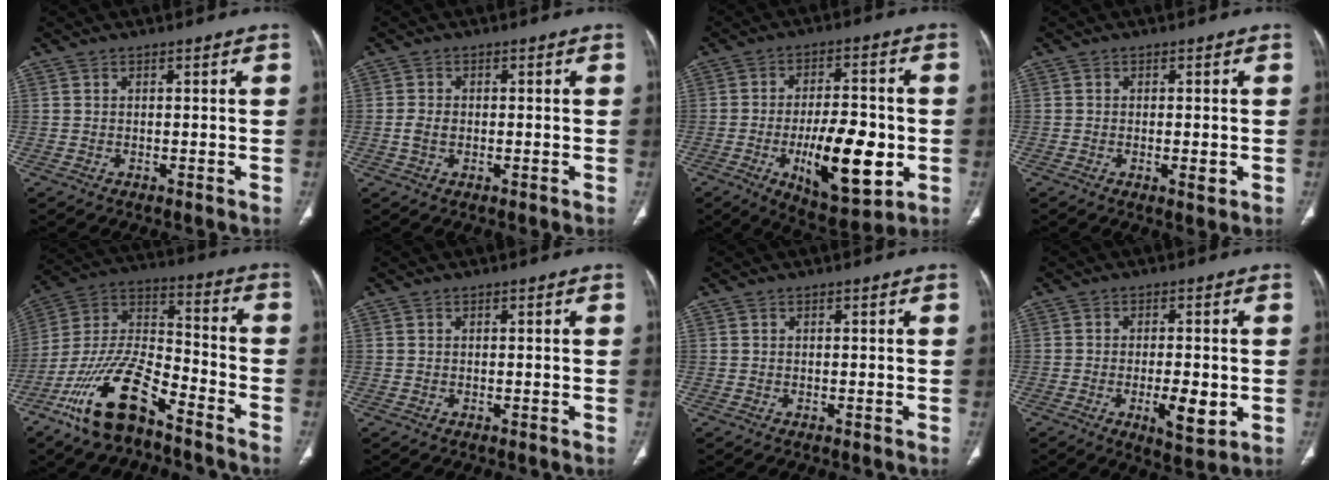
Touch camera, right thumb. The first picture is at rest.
{"total": 2.4, "force": [-0.3, 1.5, 1.8], "torque": [-0.040, 0.005, -0.008]}
{"total": 17.1, "force": [-4.4, 7.0, 14.9], "torque": [-0.214, 0.007, -0.057]}
{"total": 2.3, "force": [-0.6, 0.8, 2.1], "torque": [-0.034, -0.005, -0.008]}
{"total": 17.5, "force": [-11.3, 6.5, 11.7], "torque": [-0.217, 0.072, -0.213]}
{"total": 0.0}
{"total": 0.0}
{"total": 7.3, "force": [-1.8, 2.7, 6.6], "torque": [-0.098, -0.010, -0.024]}